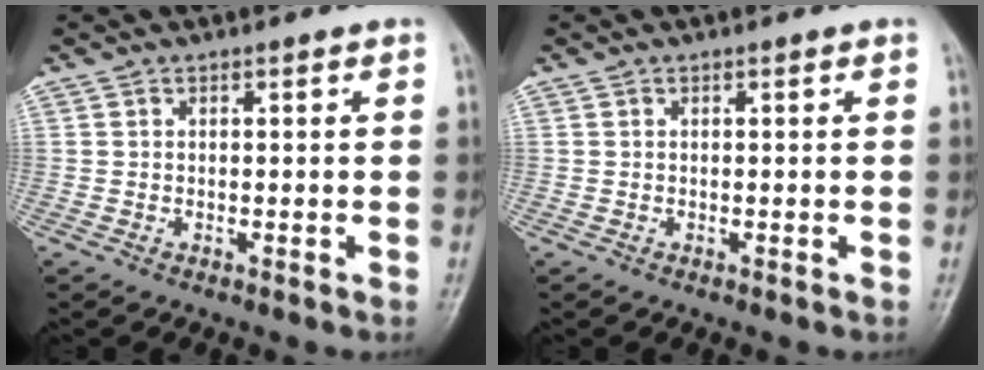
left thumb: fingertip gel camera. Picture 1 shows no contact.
{"total": 0.0}